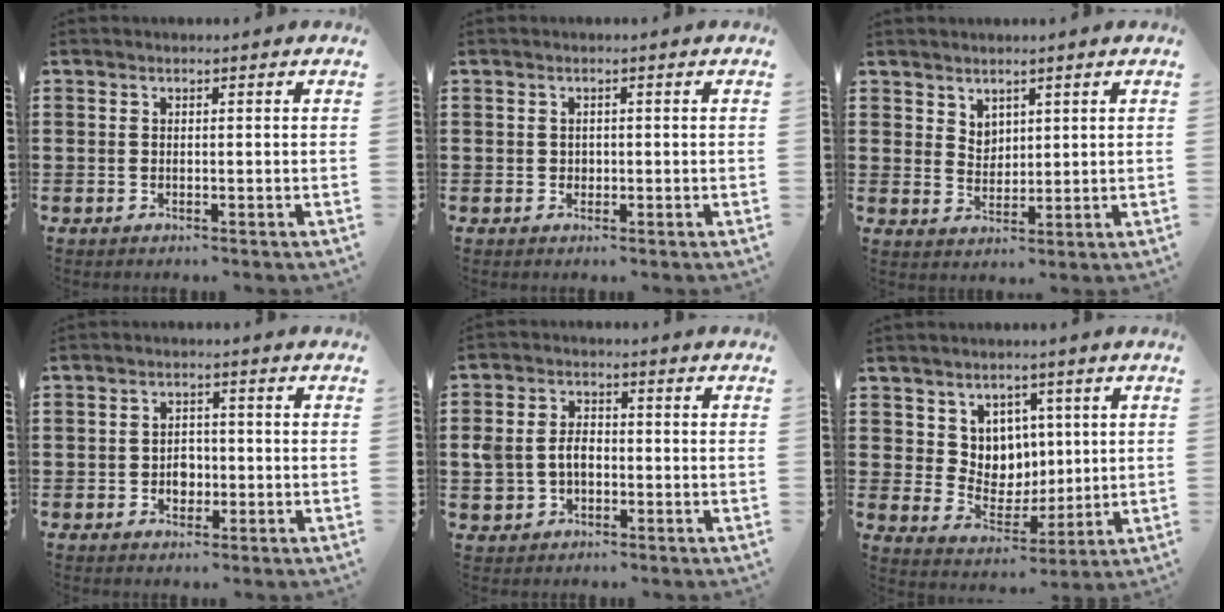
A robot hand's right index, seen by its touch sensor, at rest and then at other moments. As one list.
[{"total": 0.7, "force": [0.1, 0.7, 0.2], "torque": [-0.006, 0.004, 0.001]}, {"total": 3.2, "force": [2.5, 1.9, 0.1], "torque": [-0.011, 0.004, 0.050]}, {"total": 2.7, "force": [-0.7, 2.2, 1.4], "torque": [-0.024, 0.002, -0.018]}, {"total": 4.3, "force": [-0.8, 3.4, 2.6], "torque": [-0.069, 0.004, -0.020]}, {"total": 6.6, "force": [3.3, 5.7, 0.7], "torque": [-0.044, -0.013, 0.064]}]